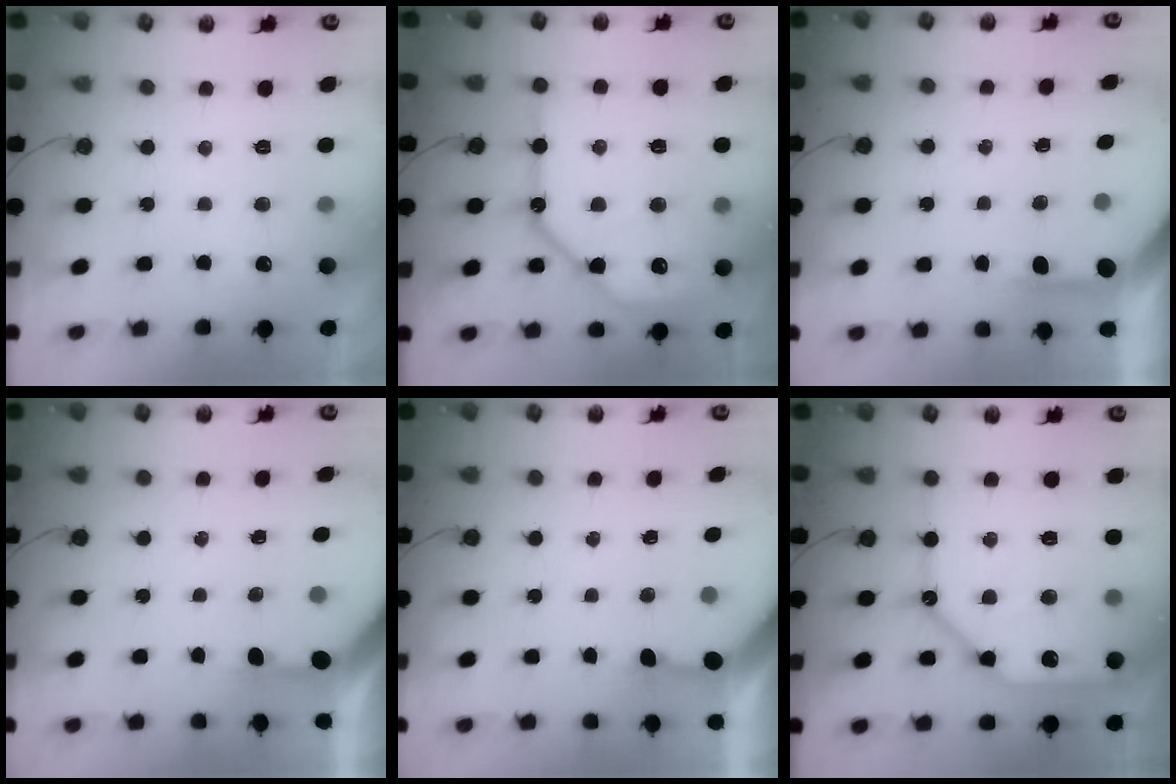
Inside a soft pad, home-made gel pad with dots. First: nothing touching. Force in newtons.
{"total": 19.0, "press": 18.9, "slide": 2.2}
{"total": 4.0, "press": 4.0, "slide": 0.5}
{"total": 2.9, "press": 2.9, "slide": 0.3}
{"total": 3.5, "press": 3.4, "slide": 0.4}
{"total": 16.8, "press": 16.7, "slide": 1.9}